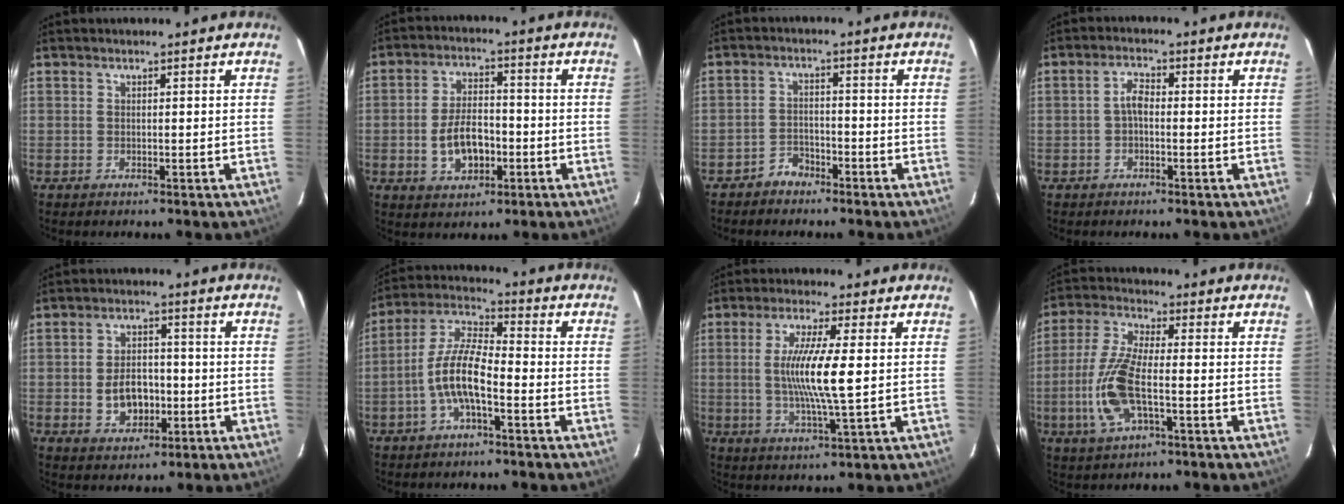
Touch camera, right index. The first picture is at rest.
{"total": 8.3, "force": [-2.4, 4.9, 6.3], "torque": [-0.124, 0.011, -0.030]}
{"total": 3.5, "force": [-2.9, 1.9, 0.5], "torque": [-0.017, 0.012, -0.050]}
{"total": 2.6, "force": [-0.6, 1.3, 2.1], "torque": [-0.044, 0.010, -0.011]}
{"total": 7.4, "force": [-1.5, 5.3, 4.9], "torque": [-0.098, 0.011, -0.013]}
{"total": 9.3, "force": [-3.5, 2.9, 8.2], "torque": [-0.179, 0.009, -0.068]}
{"total": 10.1, "force": [0.4, 0.5, 10.1], "torque": [-0.190, -0.010, 0.007]}
{"total": 12.0, "force": [-3.1, 4.2, 10.8], "torque": [-0.239, -0.001, -0.065]}